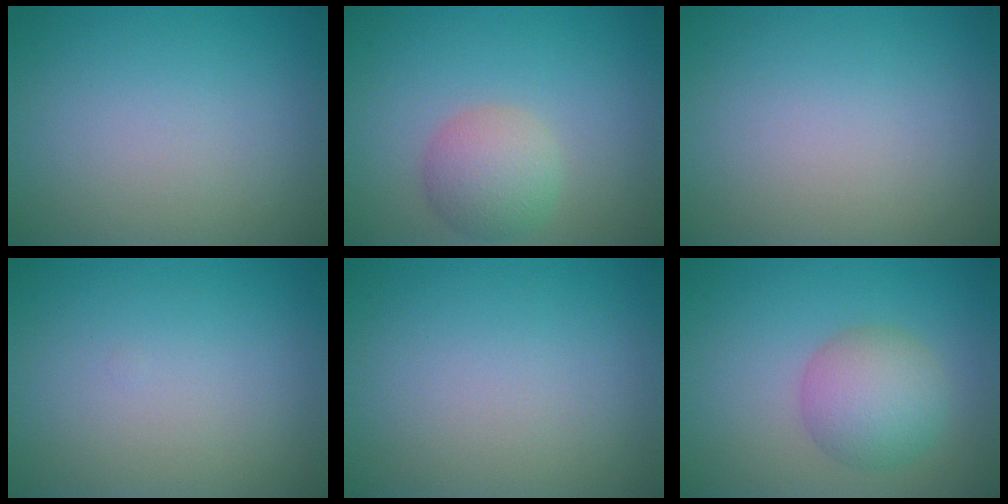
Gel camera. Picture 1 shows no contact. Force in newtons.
{"total": 3.7, "press": 3.7, "slide": 0.2}
{"total": 0.0}
{"total": 0.0}
{"total": 0.0}
{"total": 4.7, "press": 4.7, "slide": 0.2}